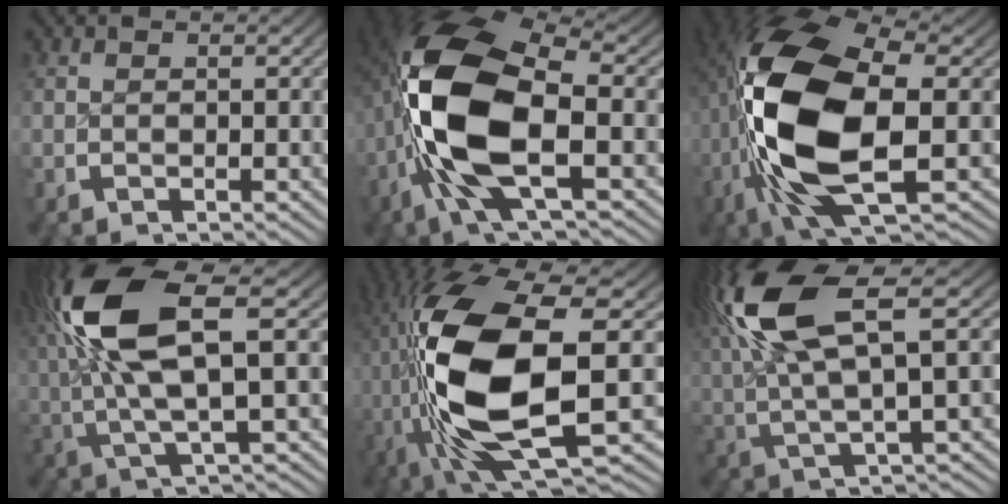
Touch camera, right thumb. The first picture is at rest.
{"total": 16.7, "force": [-0.2, 9.2, 13.9], "torque": [-0.304, -0.045, 0.019]}
{"total": 18.9, "force": [-0.5, 10.5, 15.8], "torque": [-0.342, -0.054, 0.024]}
{"total": 10.9, "force": [2.7, 4.5, 9.6], "torque": [-0.204, -0.008, 0.054]}
{"total": 19.5, "force": [-0.4, 9.4, 17.1], "torque": [-0.374, -0.045, 0.030]}
{"total": 10.5, "force": [3.6, 4.7, 8.7], "torque": [-0.175, -0.001, 0.068]}